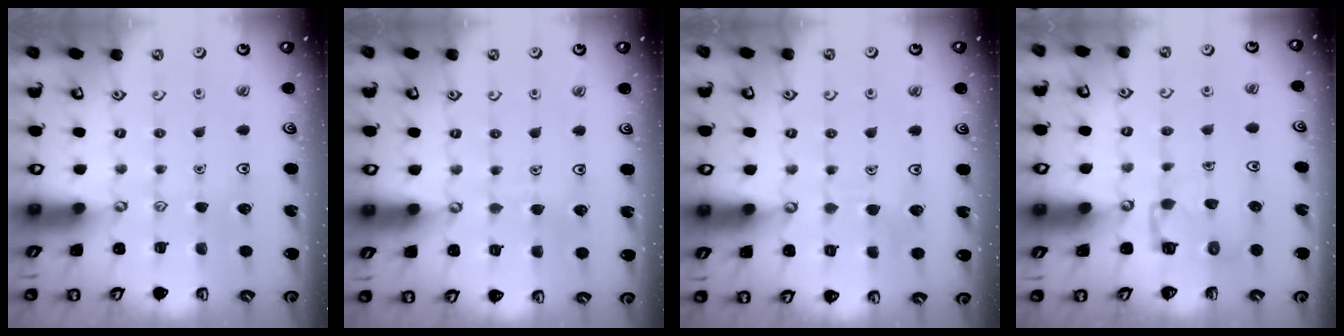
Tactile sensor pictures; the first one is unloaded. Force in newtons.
{"total": 2.5, "press": 2.5, "slide": 0.3}
{"total": 4.4, "press": 4.4, "slide": 0.4}
{"total": 3.9, "press": 3.9, "slide": 0.2}